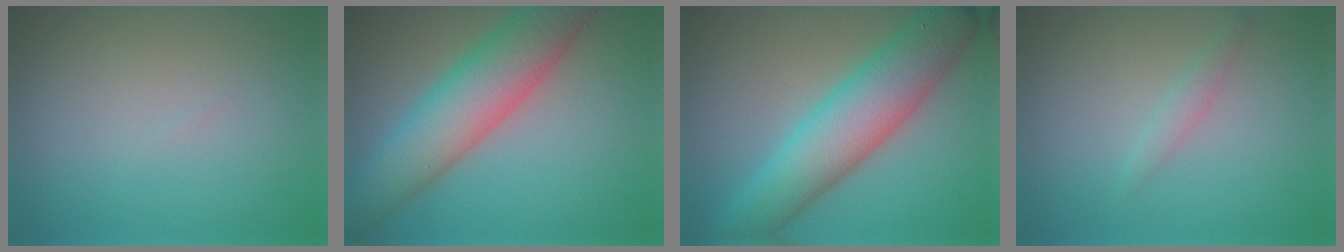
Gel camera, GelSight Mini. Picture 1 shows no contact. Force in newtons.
{"total": 8.6, "press": 8.6, "slide": 0.3}
{"total": 8.5, "press": 8.5, "slide": 0.0}
{"total": 1.2, "press": 1.2, "slide": 0.0}